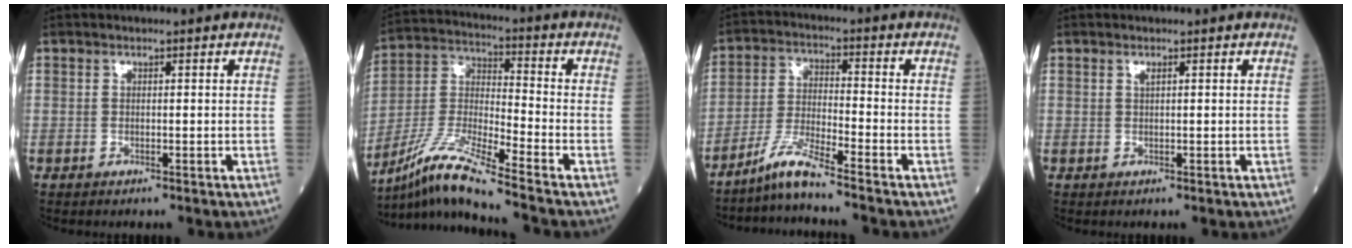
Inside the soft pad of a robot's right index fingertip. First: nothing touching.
{"total": 12.6, "force": [-10.2, -1.6, 7.2], "torque": [-0.157, -0.019, -0.194]}
{"total": 5.9, "force": [-5.1, -1.2, 2.7], "torque": [-0.062, -0.024, -0.106]}
{"total": 0.6, "force": [0.4, 0.0, 0.4], "torque": [-0.011, -0.002, 0.007]}